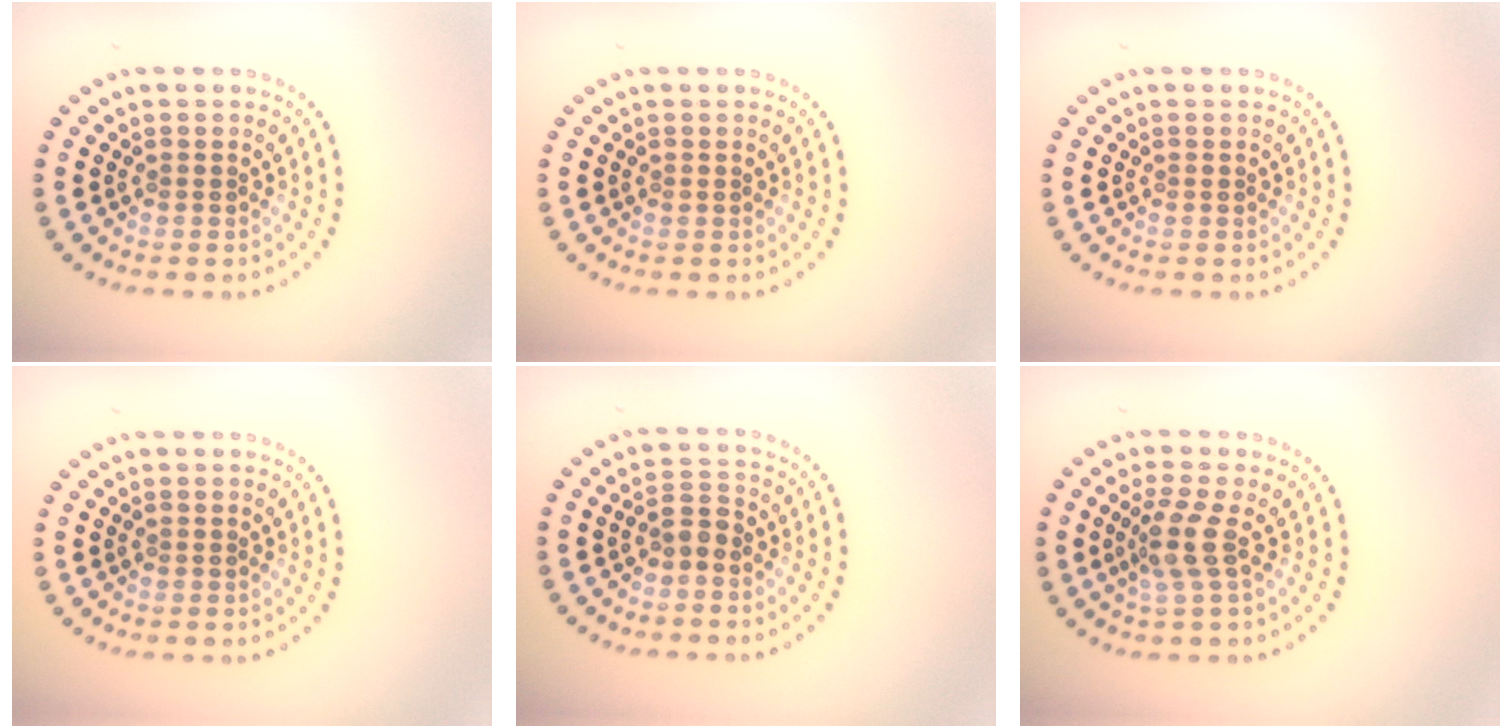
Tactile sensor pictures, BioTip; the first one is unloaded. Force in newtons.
{"total": 0.0}
{"total": 0.0}
{"total": 0.0}
{"total": 1.7, "press": 1.6, "slide": 0.7}
{"total": 2.6, "press": 2.0, "slide": 1.6}